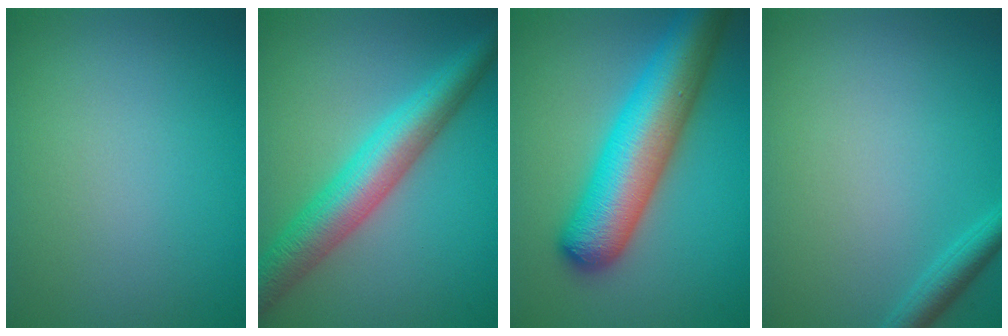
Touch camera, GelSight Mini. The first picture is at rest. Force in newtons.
{"total": 6.6, "press": 6.6, "slide": 0.1}
{"total": 9.7, "press": 9.7, "slide": 0.3}
{"total": 1.9, "press": 1.9, "slide": 0.1}